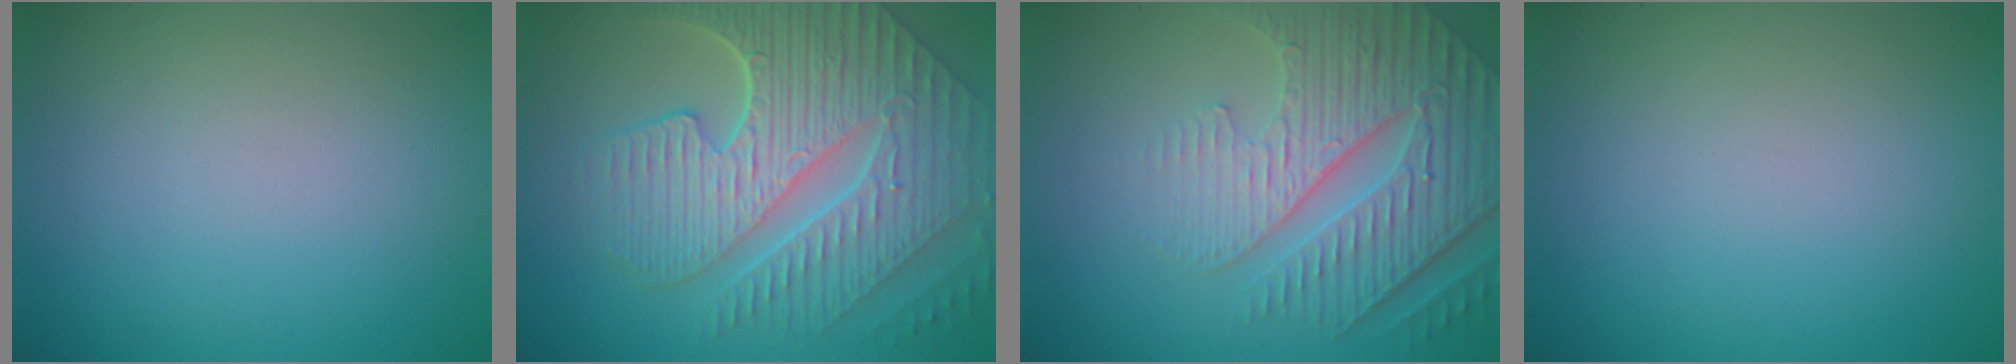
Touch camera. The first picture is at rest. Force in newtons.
{"total": 10.1, "press": 6.9, "slide": 7.4}
{"total": 6.3, "press": 5.1, "slide": 3.7}
{"total": 0.0}